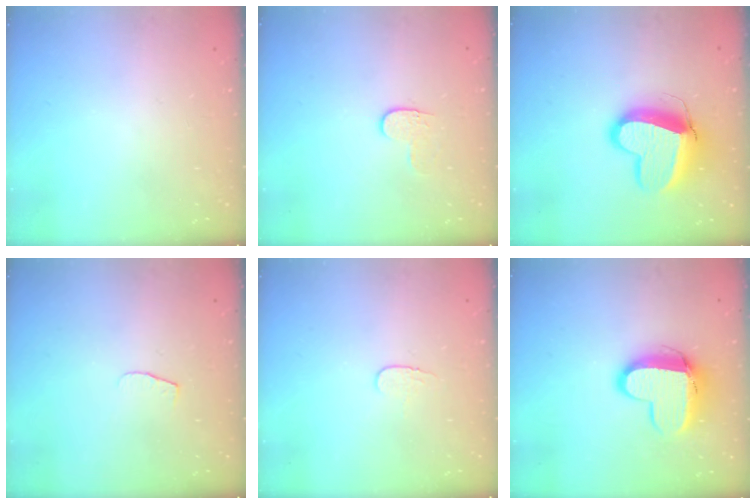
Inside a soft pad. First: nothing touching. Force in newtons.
{"total": 3.8, "press": 3.8, "slide": 0.5}
{"total": 14.4, "press": 14.3, "slide": 1.6}
{"total": 4.2, "press": 4.1, "slide": 0.4}
{"total": 3.8, "press": 3.8, "slide": 0.4}
{"total": 11.4, "press": 11.4, "slide": 1.1}